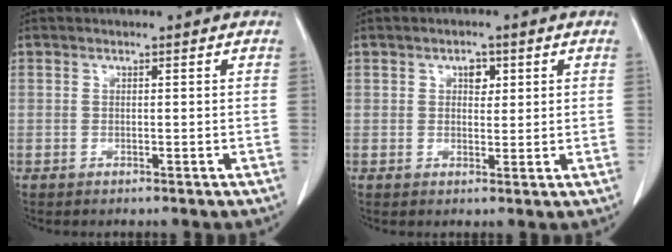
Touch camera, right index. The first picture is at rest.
{"total": 2.5, "force": [1.1, 1.5, 1.6], "torque": [-0.017, 0.000, 0.014]}